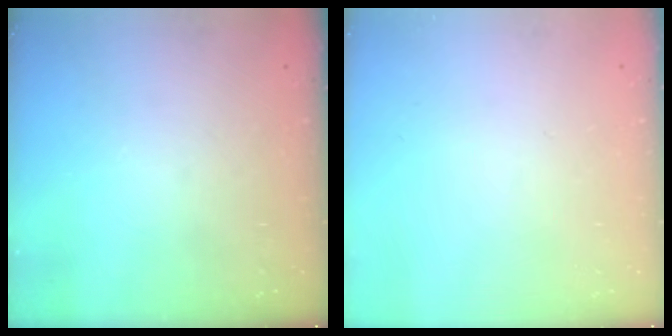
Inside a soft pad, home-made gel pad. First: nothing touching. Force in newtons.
{"total": 0.0}